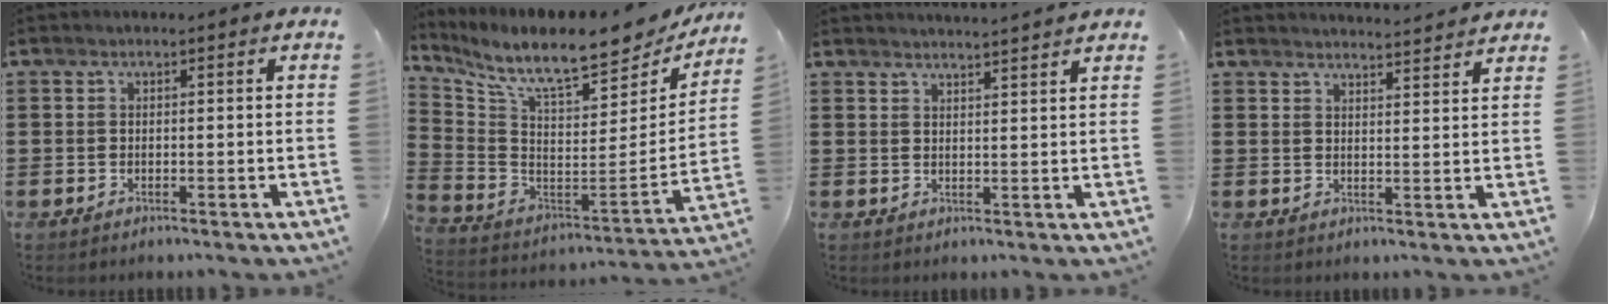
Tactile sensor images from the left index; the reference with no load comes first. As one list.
[{"total": 10.5, "force": [8.7, 1.6, 5.6], "torque": [-0.139, -0.073, 0.147]}, {"total": 2.5, "force": [2.4, -0.6, 0.0], "torque": [-0.006, -0.010, 0.045]}, {"total": 3.0, "force": [3.0, -0.5, 0.1], "torque": [-0.010, -0.017, 0.055]}]